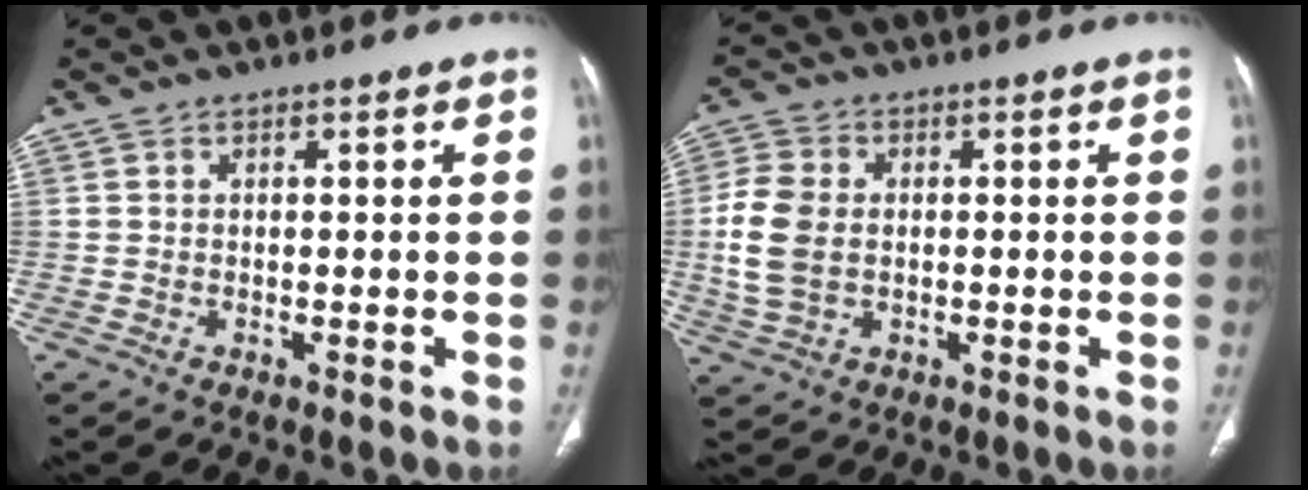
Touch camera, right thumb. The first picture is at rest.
{"total": 9.1, "force": [-0.2, 6.4, 6.4], "torque": [-0.145, 0.006, -0.003]}